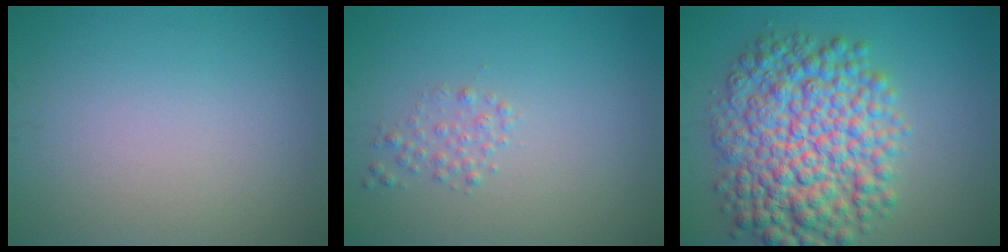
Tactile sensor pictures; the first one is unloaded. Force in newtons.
{"total": 1.2, "press": 1.2, "slide": 0.0}
{"total": 10.5, "press": 10.5, "slide": 0.1}